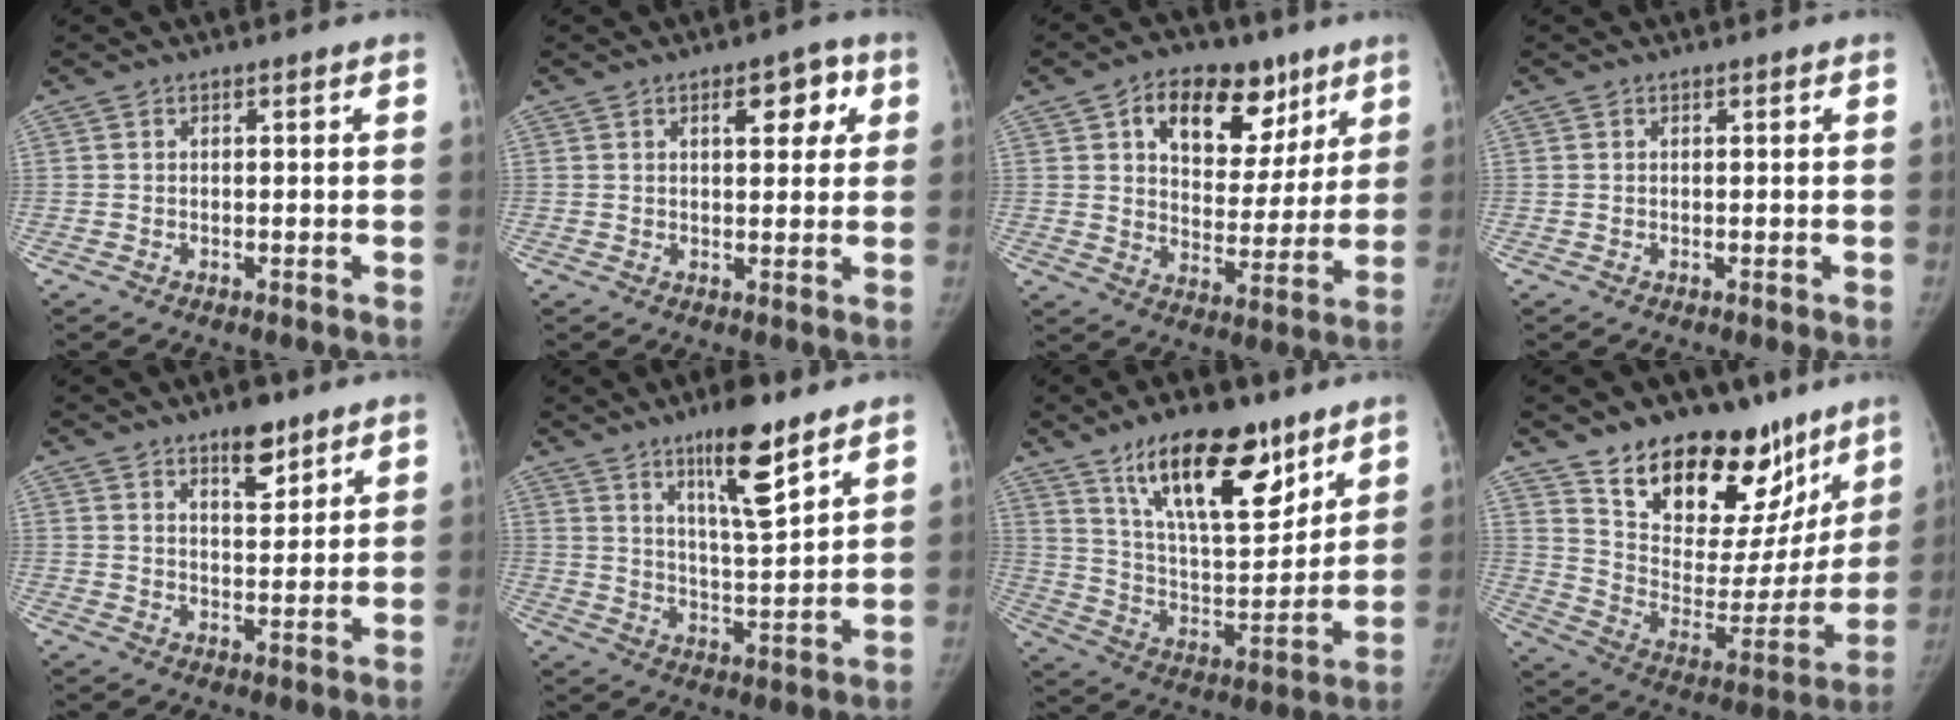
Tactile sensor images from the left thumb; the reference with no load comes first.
{"total": 6.5, "force": [2.5, 3.3, 5.0], "torque": [-0.038, -0.003, 0.029]}
{"total": 17.3, "force": [8.6, 10.9, 10.4], "torque": [-0.101, -0.021, 0.133]}
{"total": 0.0}
{"total": 6.5, "force": [4.4, 2.6, 3.9], "torque": [-0.039, -0.030, 0.068]}
{"total": 12.2, "force": [7.9, 2.5, 9.0], "torque": [-0.137, -0.053, 0.133]}
{"total": 20.7, "force": [13.1, 8.0, 13.8], "torque": [-0.187, -0.066, 0.232]}
{"total": 26.8, "force": [18.5, 13.6, 13.8], "torque": [-0.161, -0.089, 0.293]}